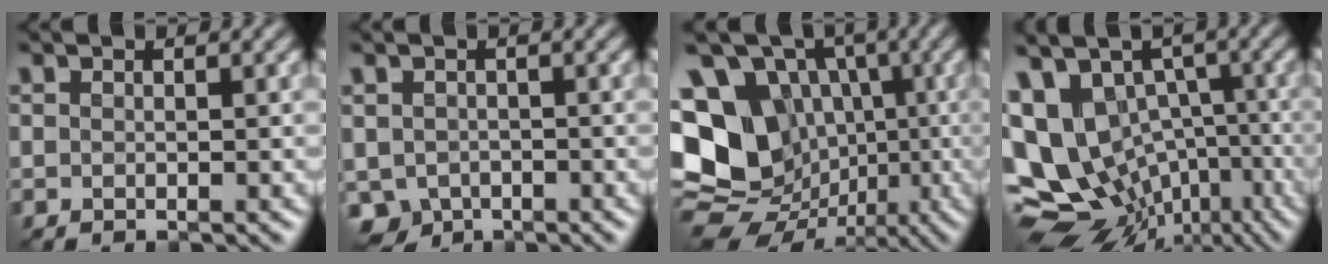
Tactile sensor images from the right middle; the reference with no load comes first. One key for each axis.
{"total": 3.8, "fx": -1.8, "fy": 2.8, "fz": 1.7, "tx": -0.041, "ty": -0.010, "tz": -0.035}
{"total": 18.7, "fx": -1.3, "fy": 16.1, "fz": 9.3, "tx": -0.200, "ty": 0.020, "tz": -0.052}
{"total": 14.2, "fx": -0.8, "fy": 11.1, "fz": 8.8, "tx": -0.184, "ty": -0.024, "tz": 0.028}